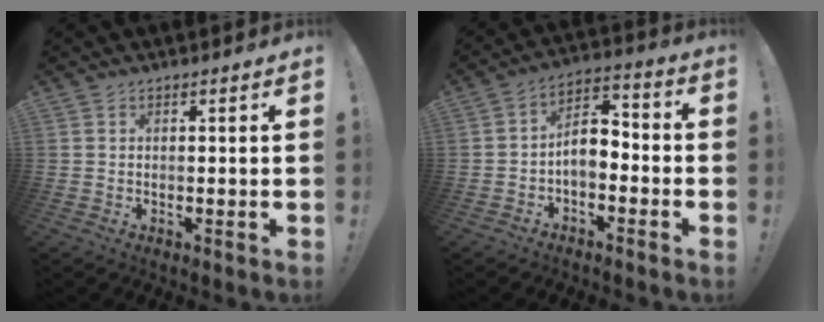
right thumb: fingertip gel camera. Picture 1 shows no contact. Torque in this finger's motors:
{"motor_torque": [1.64, 1.19, 1.23, -0.72, 0.05]}